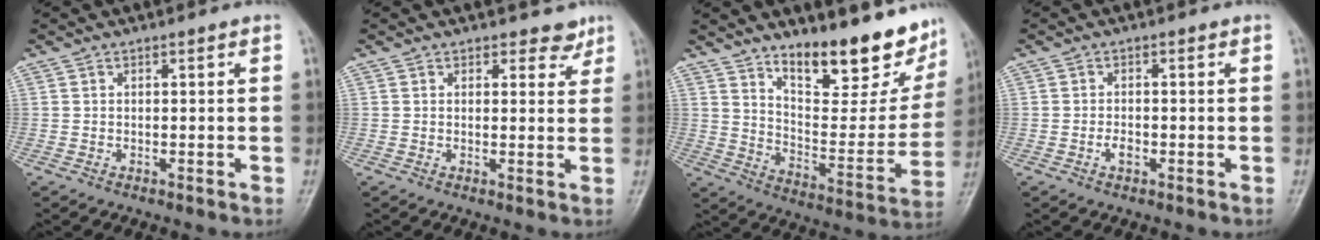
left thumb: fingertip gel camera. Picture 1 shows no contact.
{"total": 3.0, "force": [2.3, 1.8, 0.4], "torque": [0.020, -0.016, 0.024]}
{"total": 20.1, "force": [14.6, 7.1, 11.8], "torque": [-0.113, -0.100, 0.227]}
{"total": 2.0, "force": [-0.9, 1.3, 1.3], "torque": [-0.016, 0.003, -0.018]}